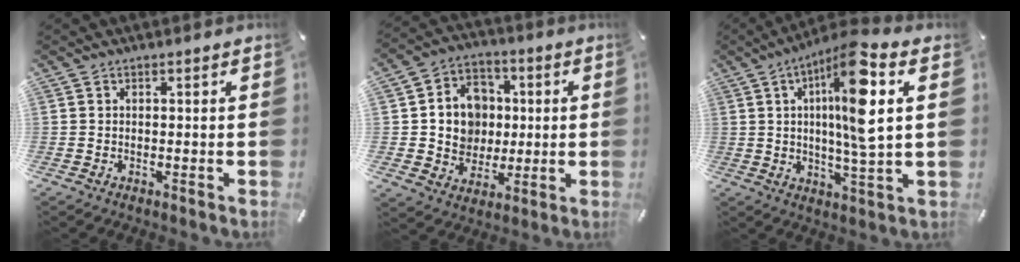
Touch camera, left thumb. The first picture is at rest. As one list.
[{"total": 11.3, "force": [0.5, 10.7, 3.5], "torque": [-0.060, 0.004, 0.020]}, {"total": 15.5, "force": [3.8, 2.6, 14.8], "torque": [-0.272, -0.009, 0.048]}]